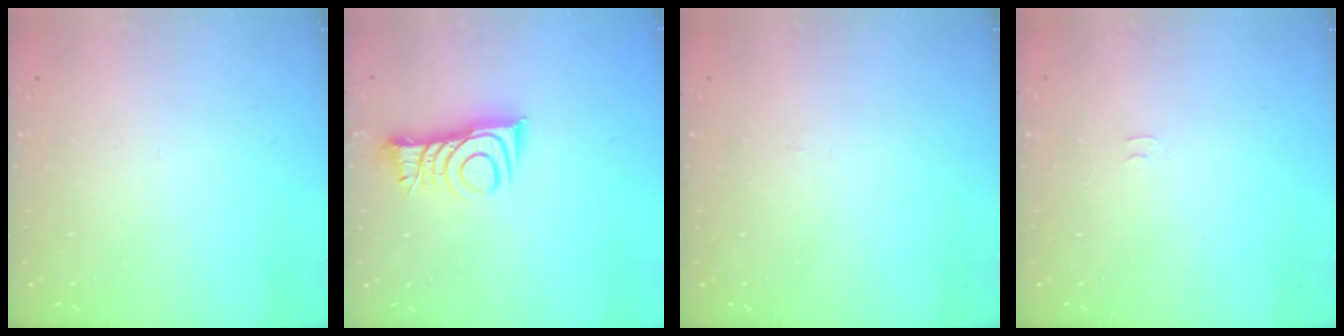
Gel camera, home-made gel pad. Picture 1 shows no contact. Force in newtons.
{"total": 8.8, "press": 8.8, "slide": 0.1}
{"total": 2.8, "press": 2.8, "slide": 0.4}
{"total": 3.6, "press": 3.6, "slide": 0.4}